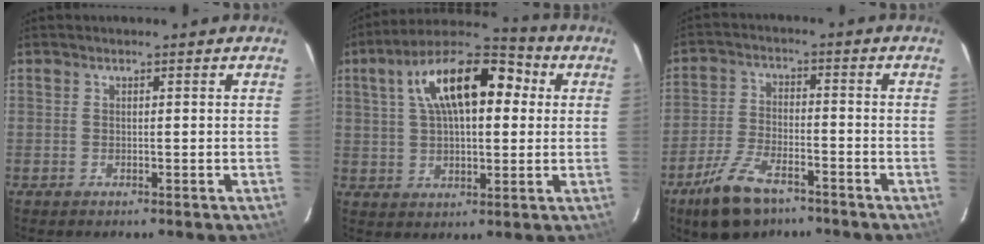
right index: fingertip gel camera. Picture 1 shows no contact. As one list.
[{"total": 17.5, "force": [5.0, 8.2, 14.6], "torque": [-0.258, 0.040, 0.071]}, {"total": 10.6, "force": [-7.2, 4.6, 6.2], "torque": [-0.145, -0.011, -0.132]}]